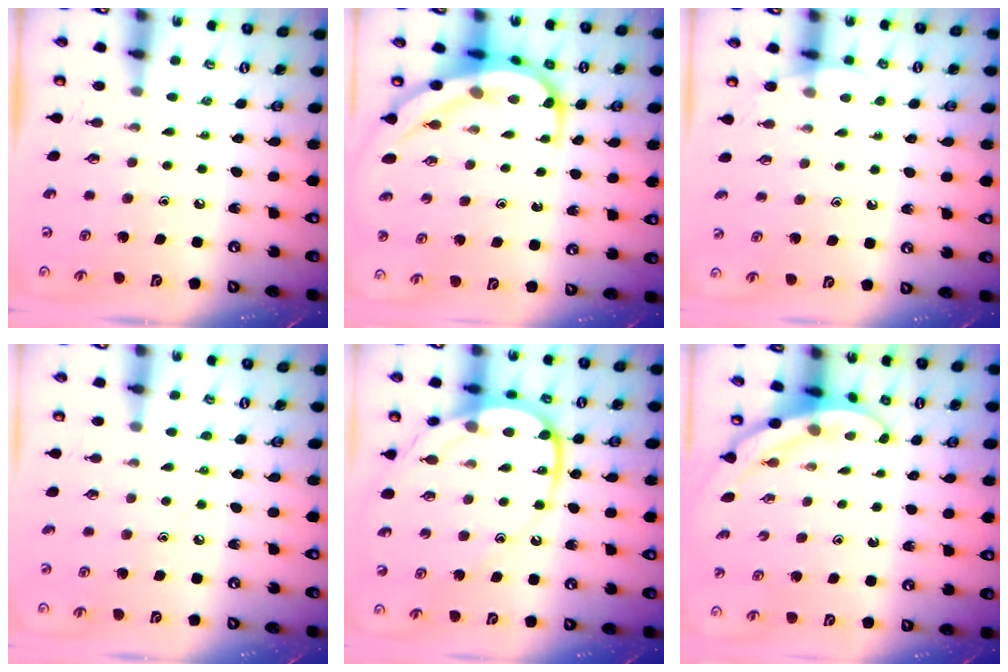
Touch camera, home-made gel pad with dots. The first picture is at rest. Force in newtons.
{"total": 9.4, "press": 9.3, "slide": 1.0}
{"total": 4.1, "press": 4.1, "slide": 0.4}
{"total": 5.3, "press": 5.2, "slide": 0.5}
{"total": 15.0, "press": 14.9, "slide": 1.8}
{"total": 3.6, "press": 3.6, "slide": 0.2}